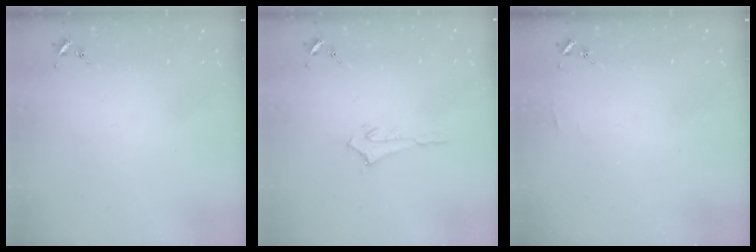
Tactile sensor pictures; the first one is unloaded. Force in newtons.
{"total": 2.6, "press": 2.6, "slide": 0.3}
{"total": 2.8, "press": 2.8, "slide": 0.3}